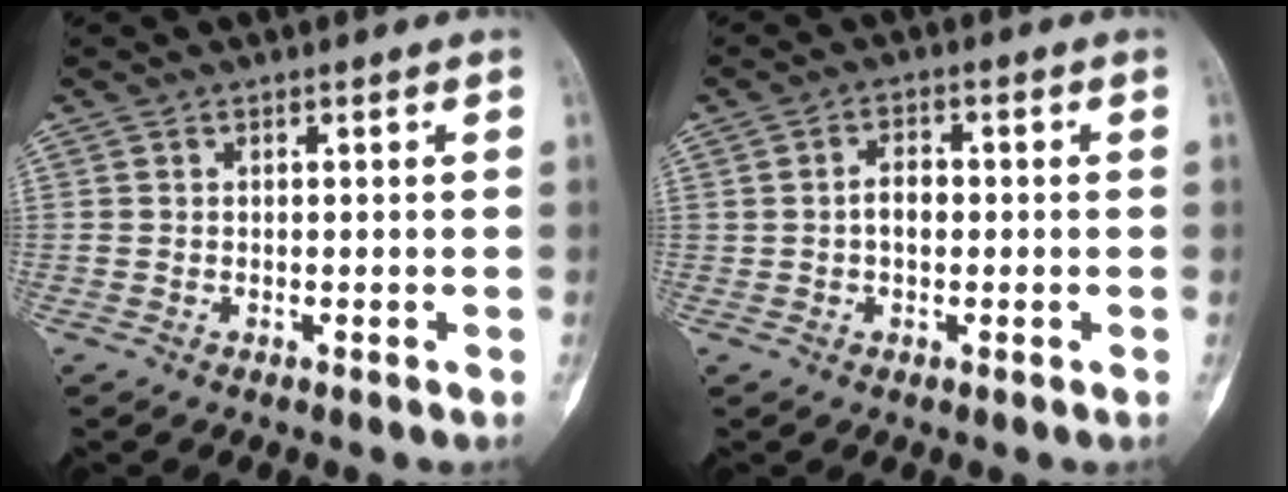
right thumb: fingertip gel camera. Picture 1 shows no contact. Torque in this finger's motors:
{"motor_torque": [0.30, 0.03, 0.01, -0.10, 0.20]}